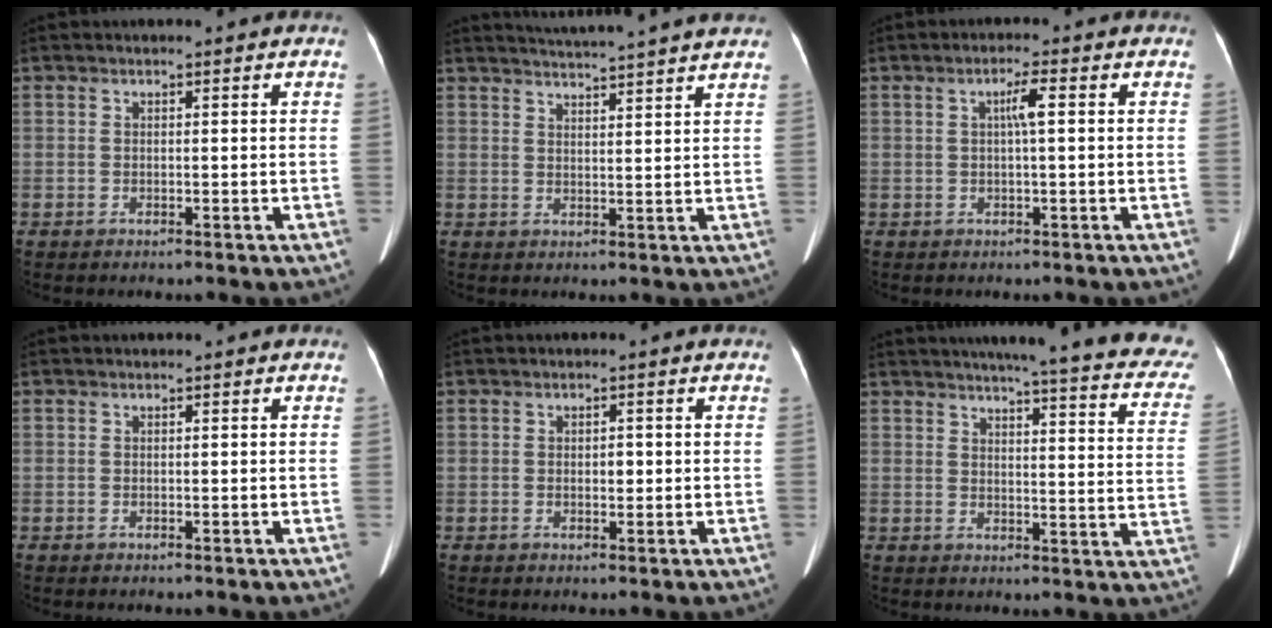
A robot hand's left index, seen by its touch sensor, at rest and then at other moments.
{"total": 12.1, "force": [11.3, -0.6, 4.3], "torque": [-0.076, 0.003, 0.139]}
{"total": 2.6, "force": [0.4, 0.1, 2.6], "torque": [-0.048, 0.007, 0.007]}
{"total": 0.0}
{"total": 1.4, "force": [-0.3, 0.8, 1.1], "torque": [-0.020, -0.001, -0.005]}
{"total": 26.0, "force": [22.4, 2.4, 13.0], "torque": [-0.166, -0.054, 0.242]}